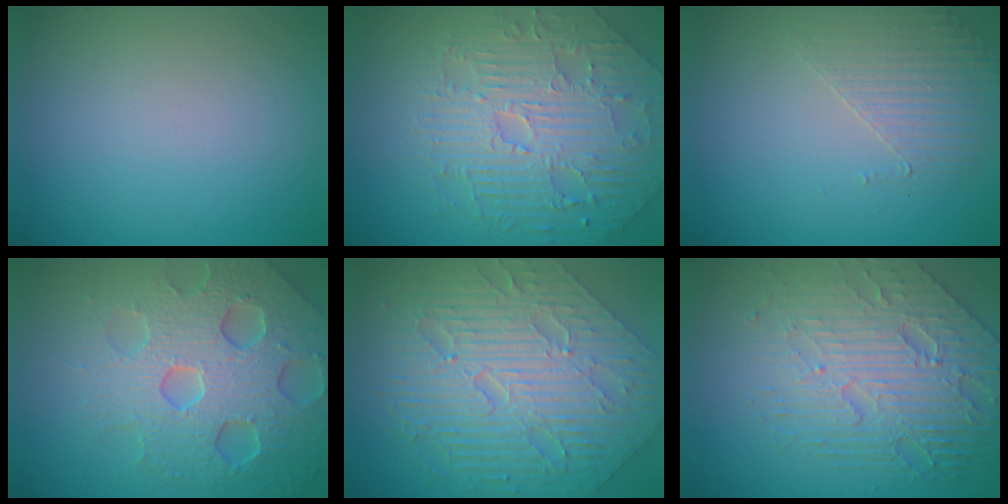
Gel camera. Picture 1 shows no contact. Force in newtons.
{"total": 5.1, "press": 4.9, "slide": 1.5}
{"total": 1.8, "press": 1.2, "slide": 1.3}
{"total": 7.0, "press": 6.8, "slide": 1.6}
{"total": 10.5, "press": 7.2, "slide": 7.7}
{"total": 7.7, "press": 5.3, "slide": 5.5}